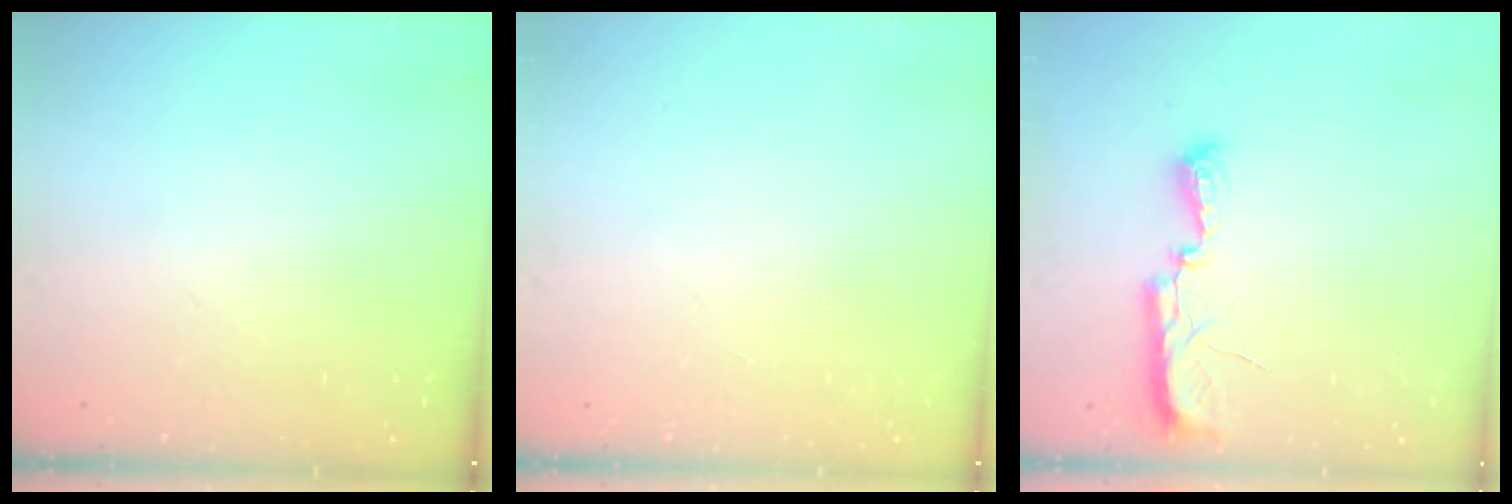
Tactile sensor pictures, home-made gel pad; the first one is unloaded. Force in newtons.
{"total": 0.0}
{"total": 9.4, "press": 8.3, "slide": 4.5}